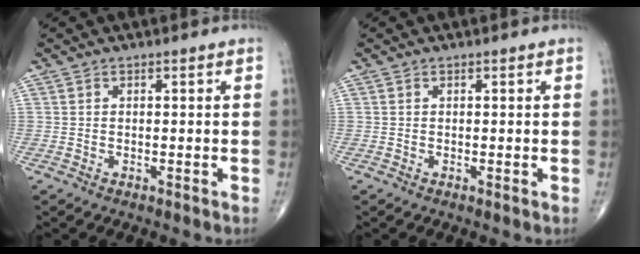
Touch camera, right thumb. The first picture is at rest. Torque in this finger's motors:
{"motor_torque": [0.53, 0.03, 0.04, -0.37, 0.02]}